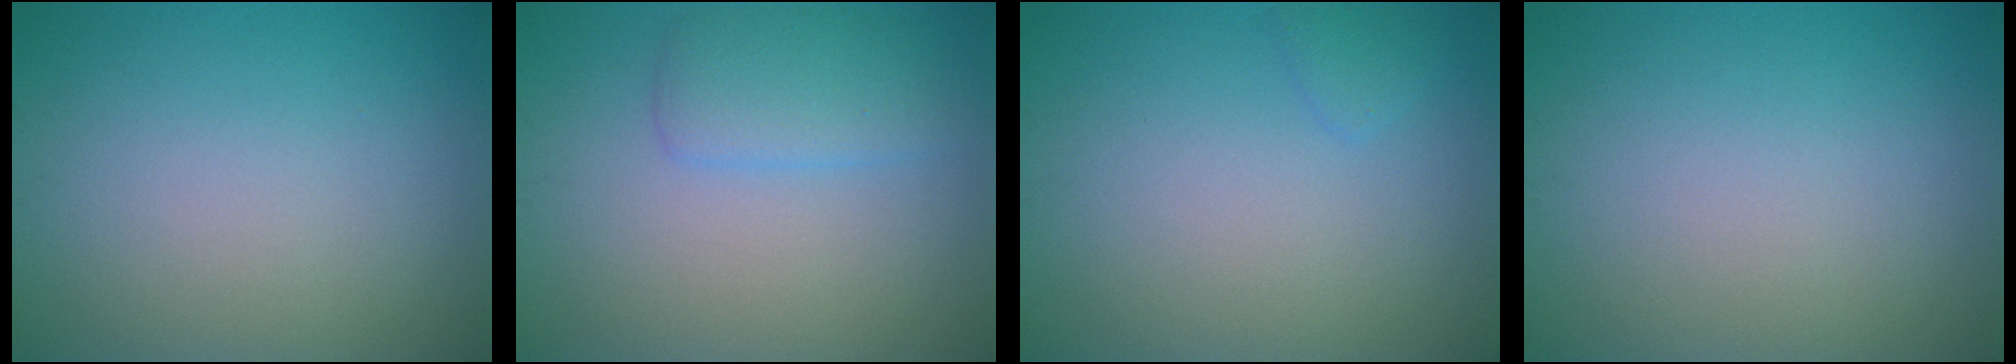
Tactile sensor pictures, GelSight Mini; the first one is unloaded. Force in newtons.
{"total": 2.8, "press": 2.8, "slide": 0.2}
{"total": 0.9, "press": 0.9, "slide": 0.1}
{"total": 0.0}